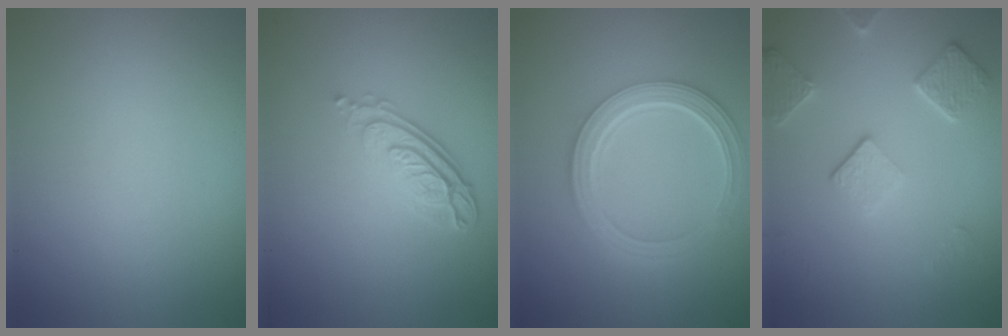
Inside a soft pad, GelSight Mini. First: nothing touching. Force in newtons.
{"total": 4.0, "press": 2.9, "slide": 2.7}
{"total": 5.4, "press": 4.0, "slide": 3.6}
{"total": 3.9, "press": 3.1, "slide": 2.3}